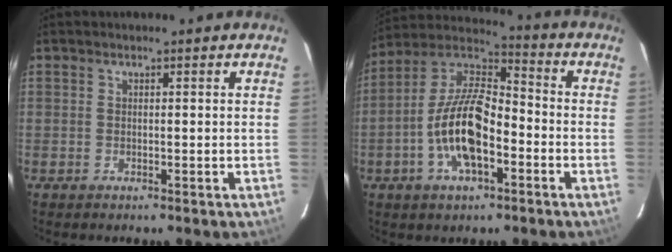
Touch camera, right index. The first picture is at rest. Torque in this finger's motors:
{"motor_torque": [2.14, 0.00, 1.06, 0.21]}